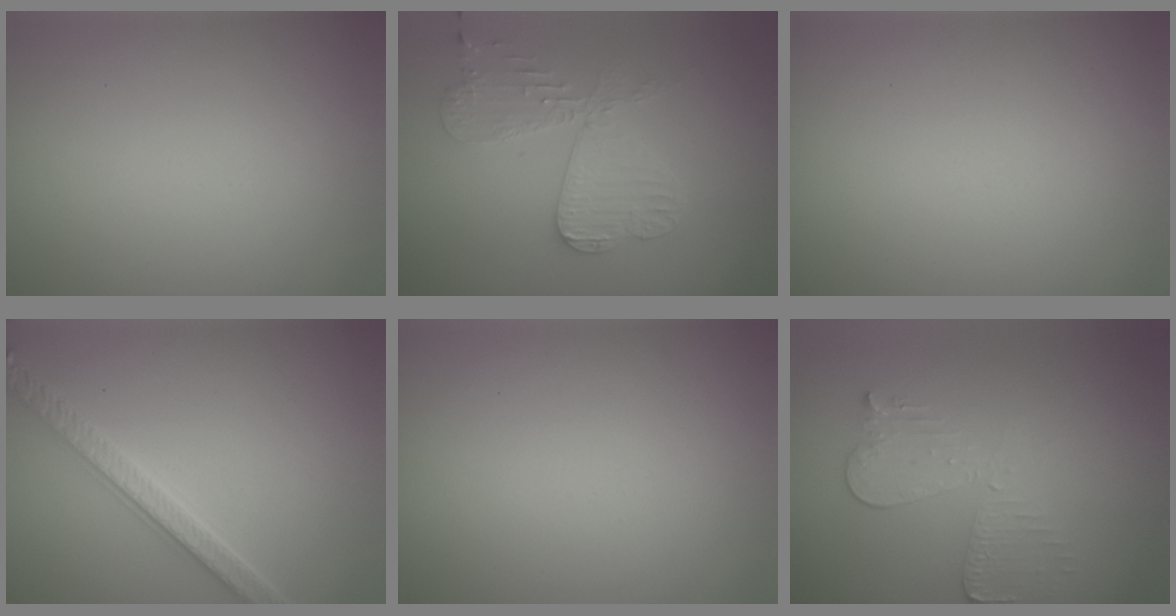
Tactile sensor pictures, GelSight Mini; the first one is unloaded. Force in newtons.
{"total": 3.7, "press": 3.6, "slide": 1.0}
{"total": 0.0}
{"total": 3.6, "press": 3.2, "slide": 1.6}
{"total": 0.0}
{"total": 3.1, "press": 2.6, "slide": 1.6}